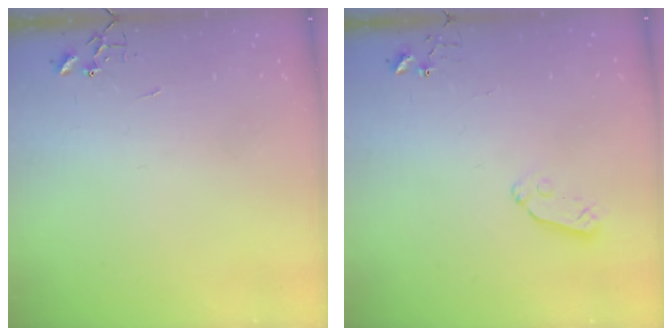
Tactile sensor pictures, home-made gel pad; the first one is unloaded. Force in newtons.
{"total": 3.7, "press": 3.6, "slide": 0.5}